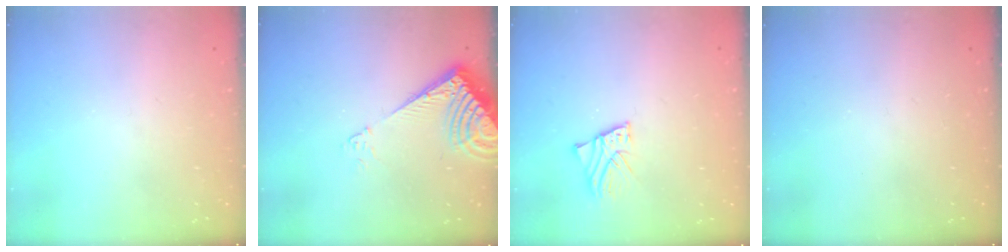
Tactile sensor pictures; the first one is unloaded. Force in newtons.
{"total": 8.4, "press": 8.3, "slide": 1.0}
{"total": 2.4, "press": 2.4, "slide": 0.2}
{"total": 0.0}